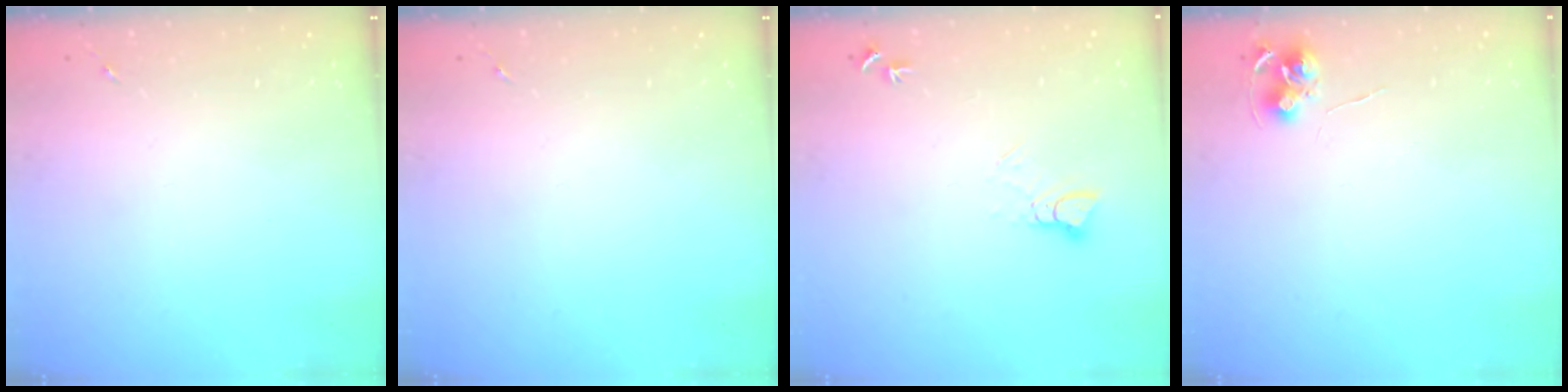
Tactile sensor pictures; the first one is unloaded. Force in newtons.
{"total": 0.0}
{"total": 4.1, "press": 4.1, "slide": 0.3}
{"total": 7.9, "press": 7.9, "slide": 0.5}